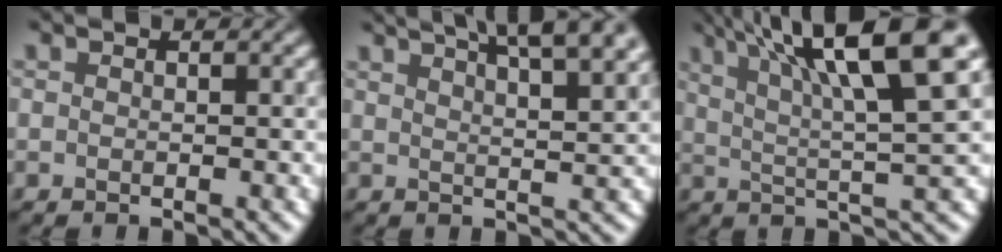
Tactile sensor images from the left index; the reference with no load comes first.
{"total": 11.0, "force": [7.3, 3.6, 7.3], "torque": [-0.072, 0.045, 0.068]}
{"total": 12.7, "force": [6.4, 2.4, 10.7], "torque": [-0.153, 0.024, 0.101]}